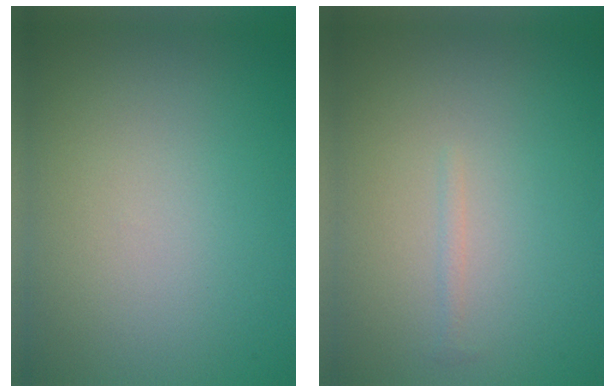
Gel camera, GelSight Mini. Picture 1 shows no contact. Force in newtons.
{"total": 0.5, "press": 0.5, "slide": 0.0}